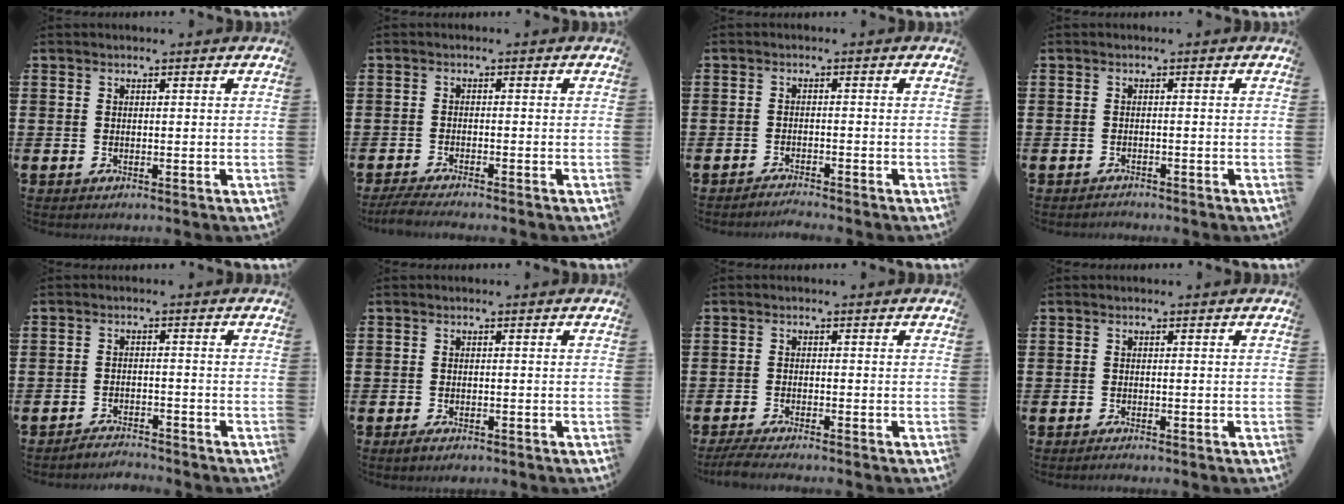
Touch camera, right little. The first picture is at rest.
{"total": 1.9, "force": [-1.7, 0.0, 0.9], "torque": [-0.013, 0.004, -0.033]}
{"total": 1.5, "force": [-1.5, -0.2, 0.0], "torque": [-0.002, 0.003, -0.030]}
{"total": 0.8, "force": [-0.8, 0.1, -0.1], "torque": [-0.002, 0.001, -0.017]}
{"total": 2.3, "force": [-2.3, 0.0, -0.2], "torque": [-0.003, 0.003, -0.050]}
{"total": 1.0, "force": [-0.7, 0.3, 0.6], "torque": [-0.004, -0.004, -0.017]}
{"total": 1.9, "force": [-1.6, 0.0, 0.9], "torque": [-0.014, 0.004, -0.031]}
{"total": 0.6, "force": [-0.5, 0.0, 0.3], "torque": [-0.006, -0.003, -0.010]}